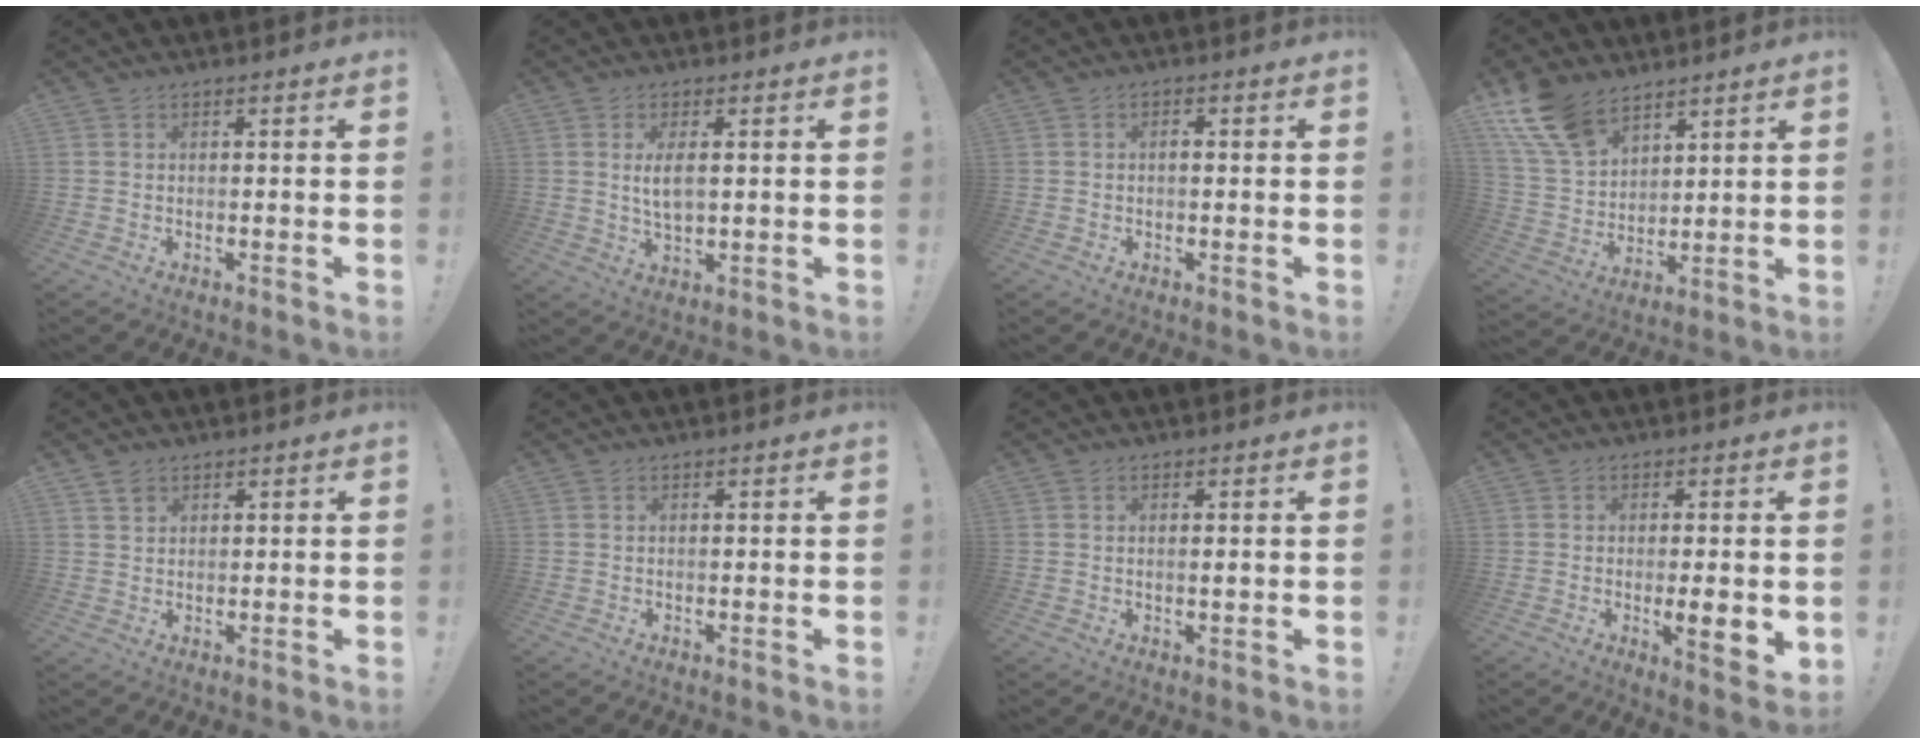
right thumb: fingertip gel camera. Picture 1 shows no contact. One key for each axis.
{"total": 5.2, "fx": 0.9, "fy": 1.9, "fz": 4.7, "tx": -0.087, "ty": -0.013, "tz": 0.009}
{"total": 1.1, "fx": -0.4, "fy": 0.5, "fz": 0.8, "tx": -0.015, "ty": 0.003, "tz": -0.009}
{"total": 15.0, "fx": 10.2, "fy": 8.4, "fz": 7.0, "tx": -0.149, "ty": -0.055, "tz": 0.197}
{"total": 2.0, "fx": 1.6, "fy": 1.2, "fz": 0.6, "tx": -0.001, "ty": -0.010, "tz": 0.028}
{"total": 0.0}
{"total": 1.0, "fx": 0.1, "fy": 0.1, "fz": 1.0, "tx": -0.009, "ty": -0.007, "tz": -0.001}
{"total": 7.3, "fx": -0.8, "fy": 1.1, "fz": 7.2, "tx": -0.095, "ty": -0.010, "tz": -0.011}